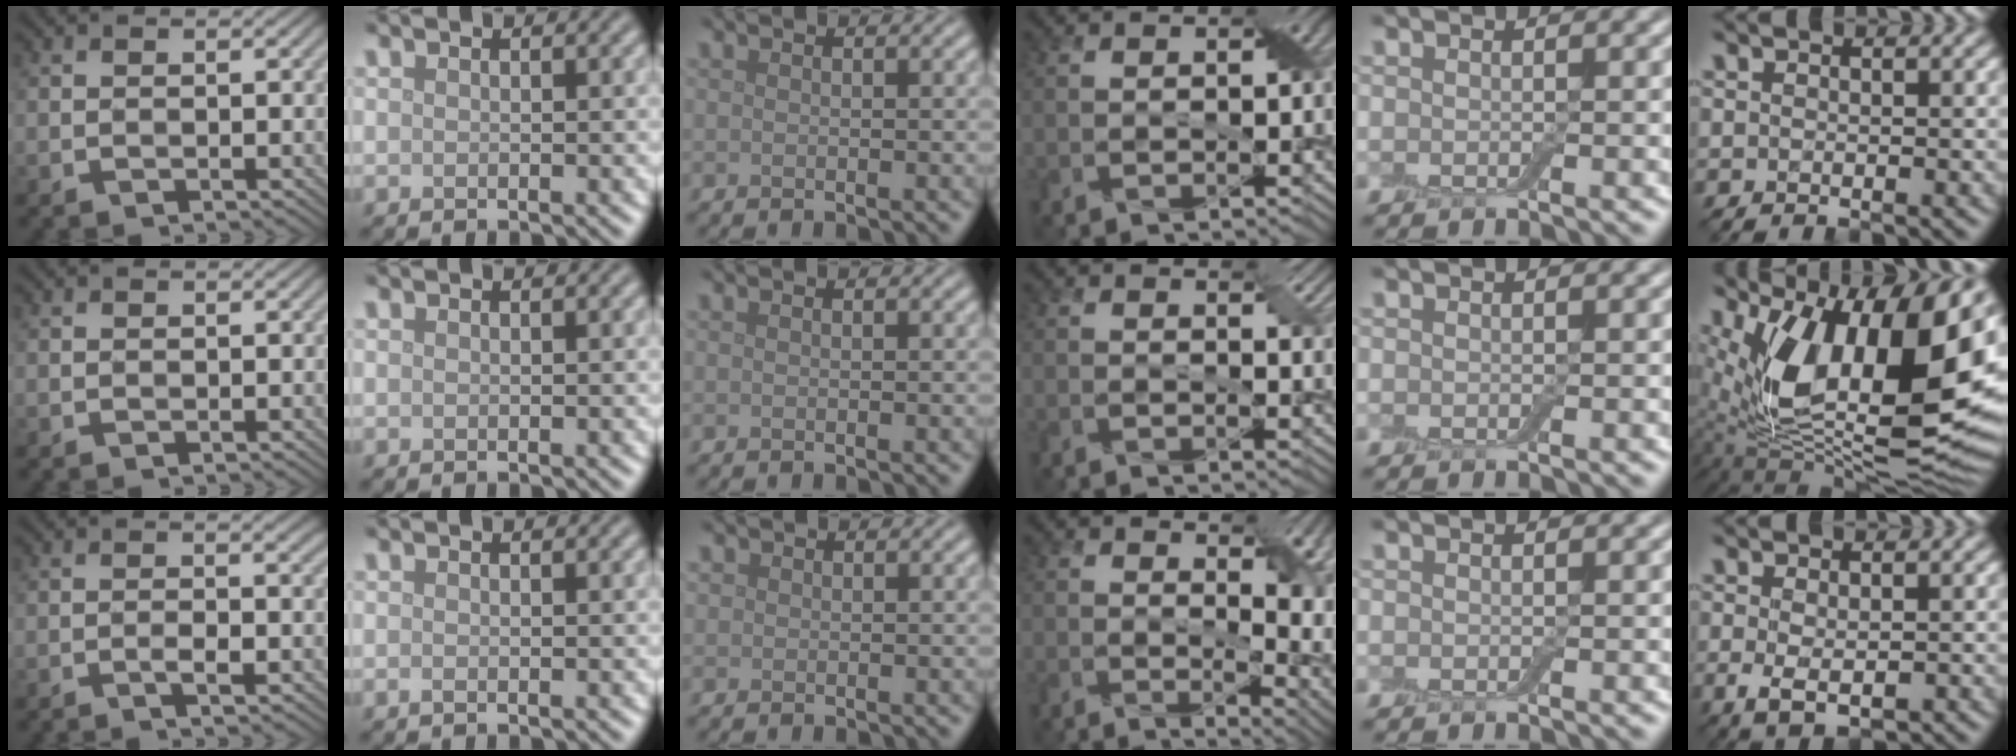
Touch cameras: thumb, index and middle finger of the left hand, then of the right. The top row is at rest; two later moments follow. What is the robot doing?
{"motion": "peel", "object": "adhesive wrap"}